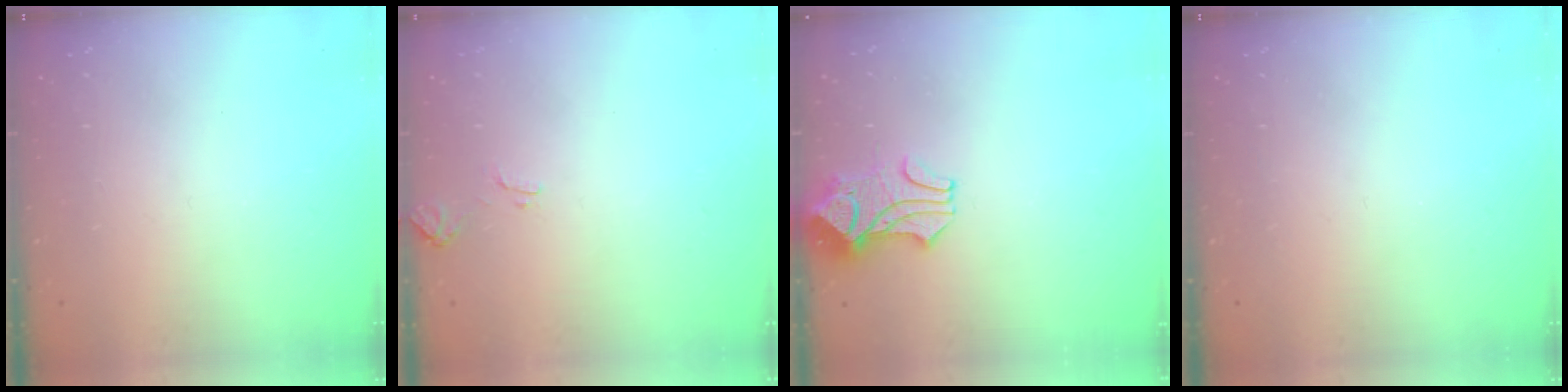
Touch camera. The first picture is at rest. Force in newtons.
{"total": 2.5, "press": 2.5, "slide": 0.3}
{"total": 1.9, "press": 1.5, "slide": 1.1}
{"total": 0.0}